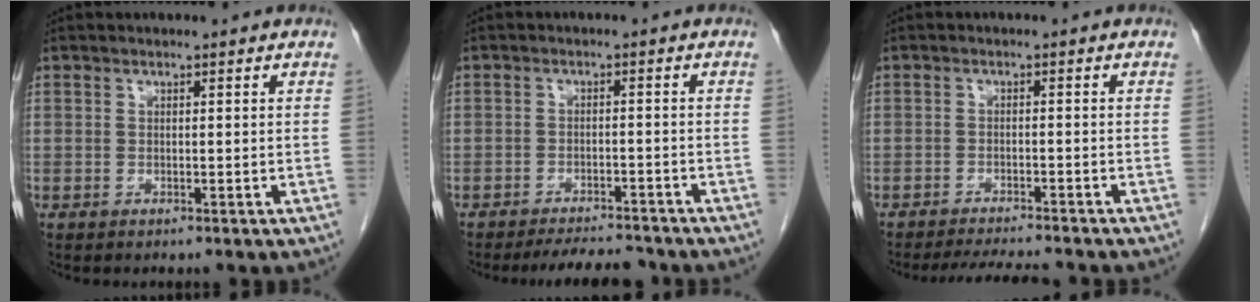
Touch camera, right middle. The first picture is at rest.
{"total": 6.2, "force": [-5.8, 1.3, 1.6], "torque": [-0.022, -0.006, -0.085]}
{"total": 6.8, "force": [-6.3, 0.1, 2.4], "torque": [-0.039, -0.013, -0.097]}